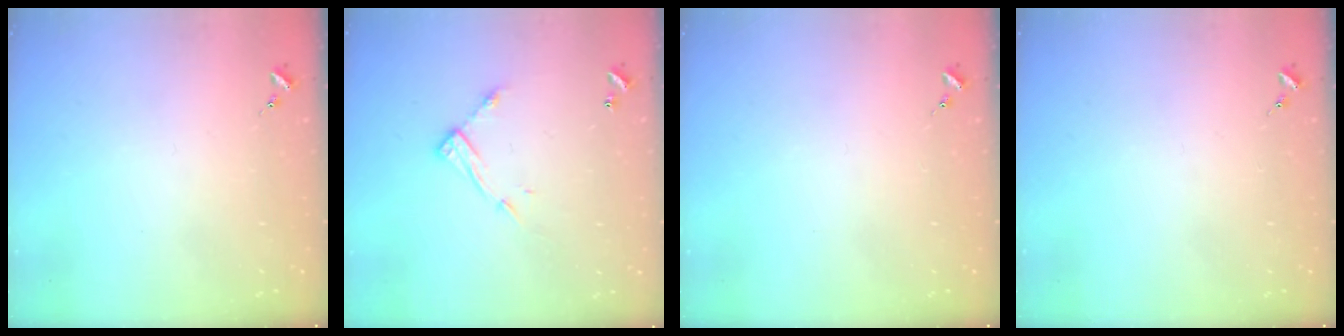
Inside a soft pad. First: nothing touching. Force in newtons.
{"total": 10.0, "press": 9.9, "slide": 0.5}
{"total": 0.0}
{"total": 0.0}